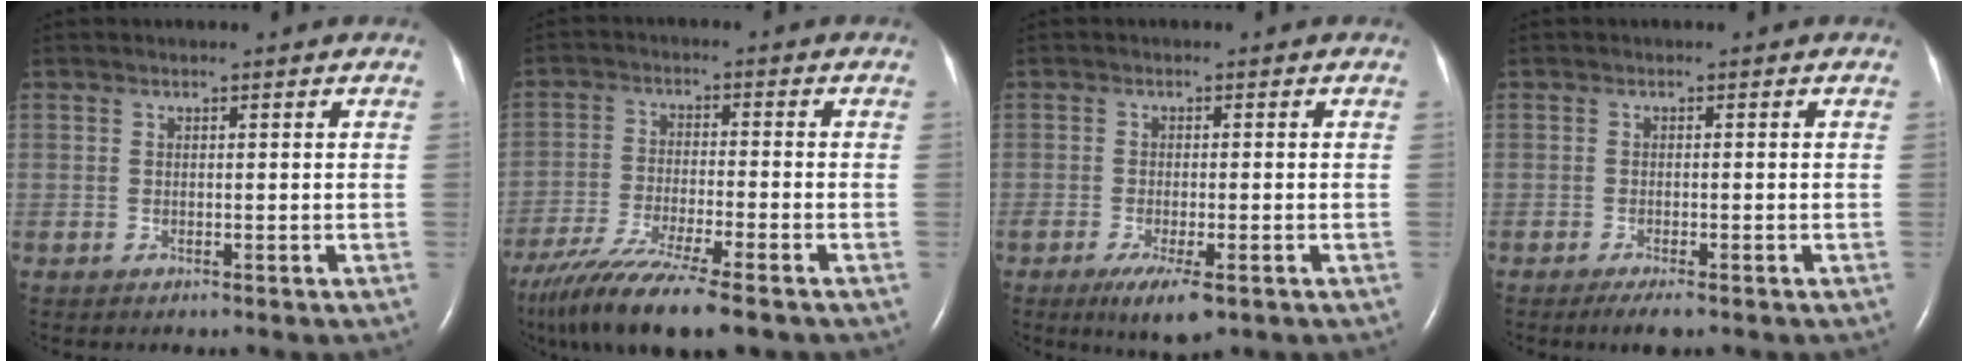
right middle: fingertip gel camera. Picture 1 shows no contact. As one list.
[{"total": 14.1, "force": [-10.6, 0.9, 9.2], "torque": [-0.179, -0.042, -0.180]}, {"total": 5.5, "force": [-3.0, 1.2, 4.4], "torque": [-0.079, -0.014, -0.046]}, {"total": 2.6, "force": [-1.8, 0.4, 1.8], "torque": [-0.033, -0.007, -0.030]}]